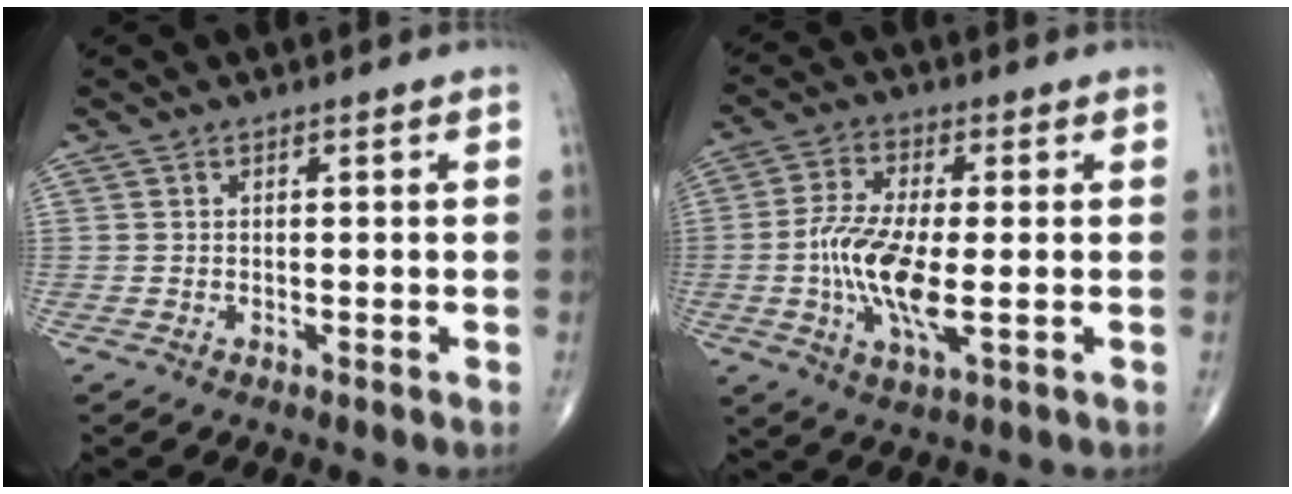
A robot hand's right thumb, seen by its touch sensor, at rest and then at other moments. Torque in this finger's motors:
{"motor_torque": [2.51, 2.50, 1.38, -0.23, 0.27]}